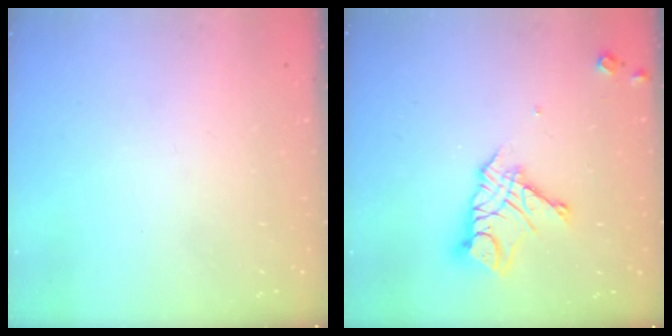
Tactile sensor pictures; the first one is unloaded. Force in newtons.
{"total": 12.3, "press": 12.2, "slide": 1.1}